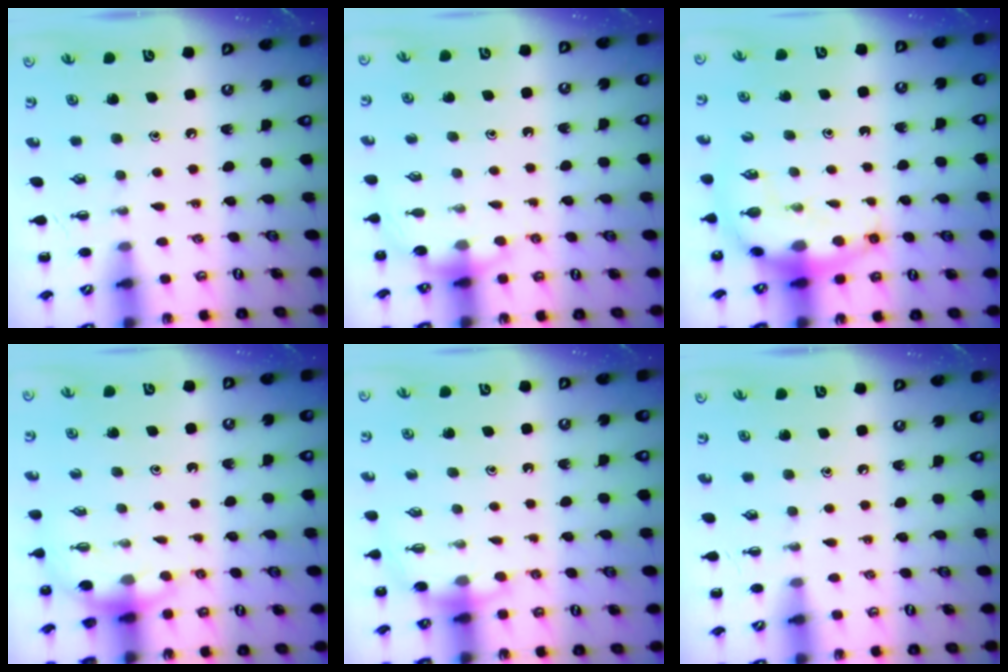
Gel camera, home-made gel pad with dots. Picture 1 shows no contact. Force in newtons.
{"total": 6.1, "press": 5.9, "slide": 1.5}
{"total": 9.6, "press": 9.3, "slide": 2.4}
{"total": 4.3, "press": 4.2, "slide": 1.0}
{"total": 5.6, "press": 5.4, "slide": 1.3}
{"total": 0.0}